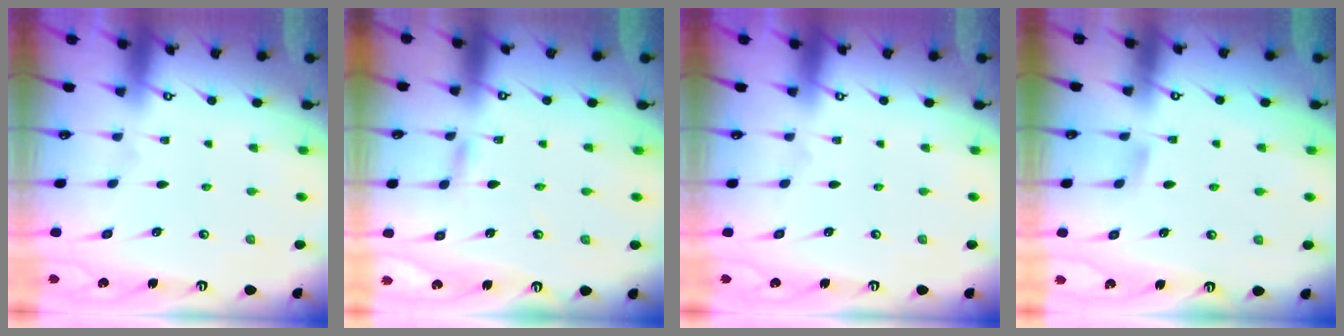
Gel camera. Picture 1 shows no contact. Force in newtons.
{"total": 2.4, "press": 2.4, "slide": 0.2}
{"total": 0.0}
{"total": 3.3, "press": 3.2, "slide": 0.5}